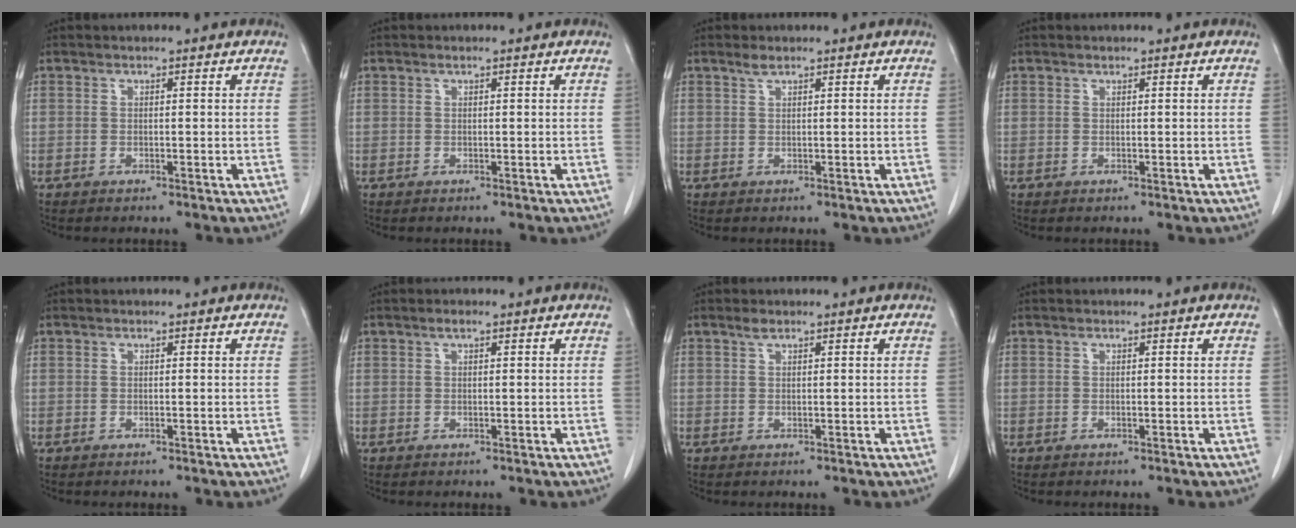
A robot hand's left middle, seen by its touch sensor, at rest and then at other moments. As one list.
[{"total": 0.0}, {"total": 1.1, "force": [0.9, 0.2, 0.6], "torque": [-0.016, 0.002, 0.020]}, {"total": 0.0}, {"total": 0.0}, {"total": 0.9, "force": [0.5, 0.2, 0.7], "torque": [-0.015, 0.004, 0.009]}, {"total": 1.0, "force": [0.8, 0.3, 0.6], "torque": [-0.013, 0.002, 0.016]}, {"total": 0.0}]